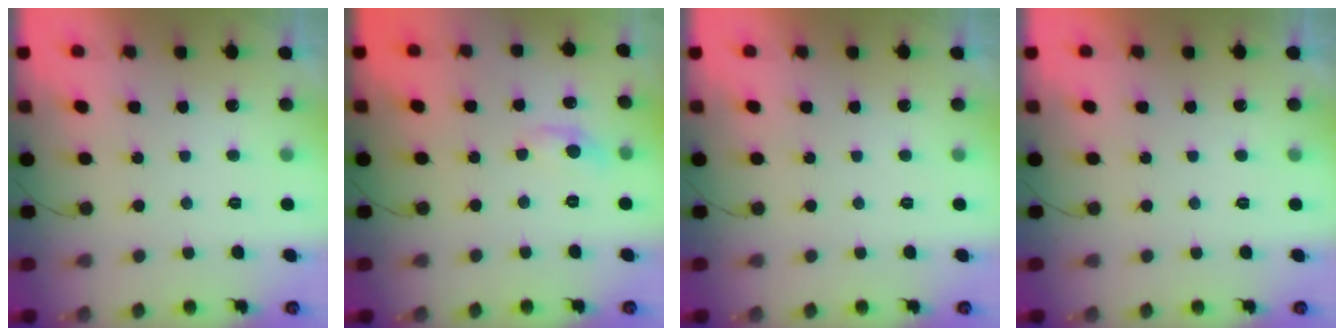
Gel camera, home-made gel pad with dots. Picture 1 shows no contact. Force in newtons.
{"total": 6.2, "press": 6.2, "slide": 0.6}
{"total": 0.0}
{"total": 0.0}